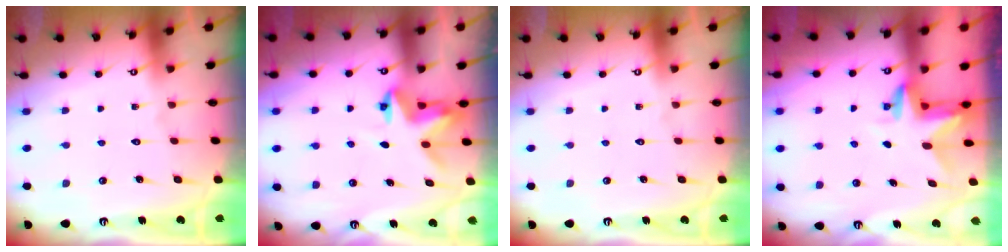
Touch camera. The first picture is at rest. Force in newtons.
{"total": 3.8, "press": 3.7, "slide": 0.4}
{"total": 0.0}
{"total": 2.9, "press": 2.9, "slide": 0.2}